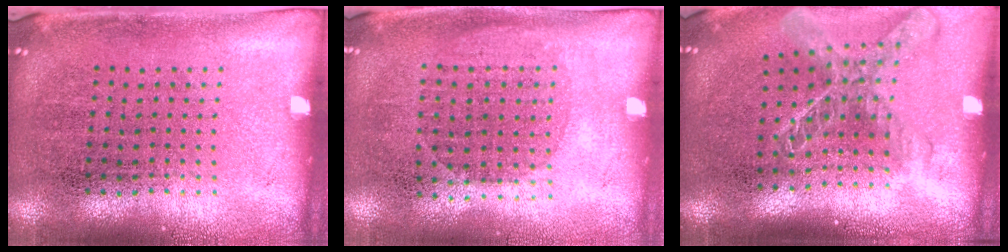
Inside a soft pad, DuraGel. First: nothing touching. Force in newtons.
{"total": 1.0, "press": 0.9, "slide": 0.4}
{"total": 2.0, "press": 1.5, "slide": 1.2}